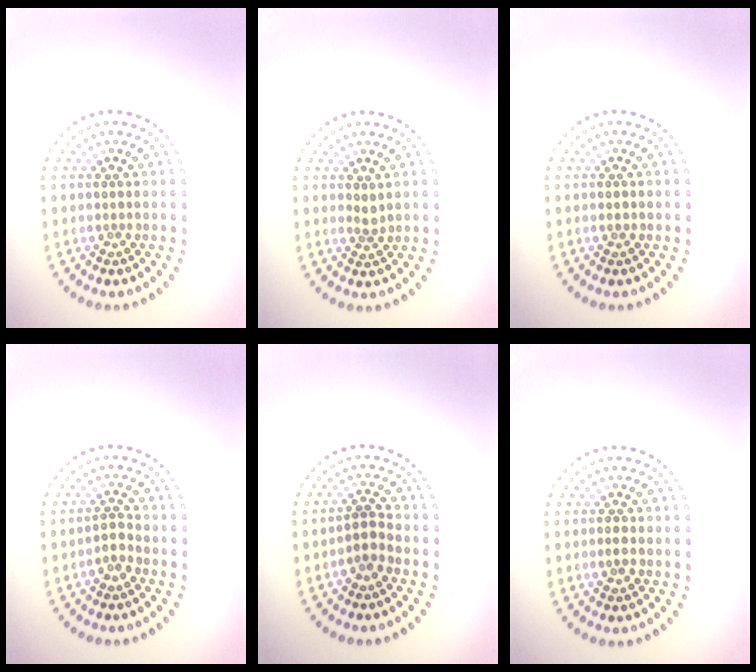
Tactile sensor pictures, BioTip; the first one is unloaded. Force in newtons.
{"total": 0.9, "press": 0.7, "slide": 0.6}
{"total": 0.6, "press": 0.6, "slide": 0.2}
{"total": 1.6, "press": 1.3, "slide": 1.0}
{"total": 1.8, "press": 1.5, "slide": 1.0}
{"total": 1.0, "press": 1.0, "slide": 0.3}